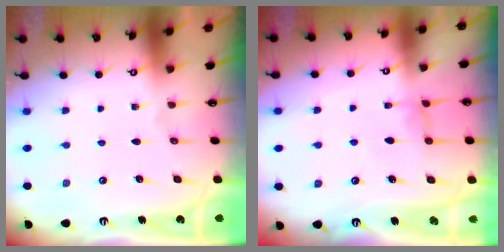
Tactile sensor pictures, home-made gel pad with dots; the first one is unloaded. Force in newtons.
{"total": 1.5, "press": 1.4, "slide": 0.6}